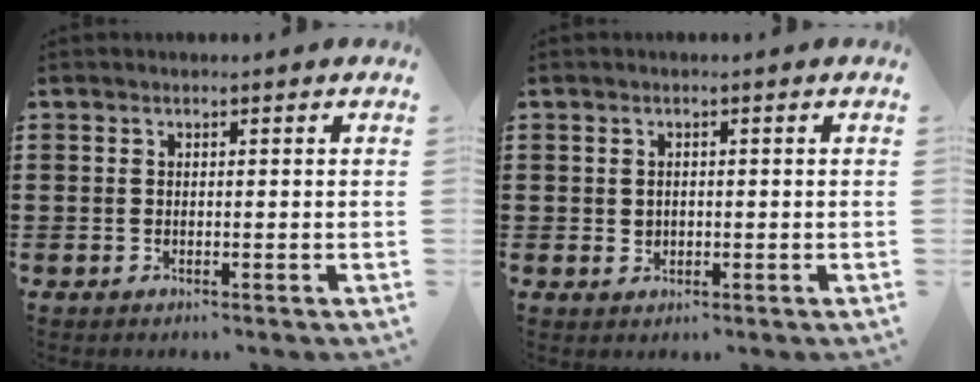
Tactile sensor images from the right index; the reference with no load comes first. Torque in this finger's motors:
{"motor_torque": [-1.01, 1.13, 0.00, 0.02]}